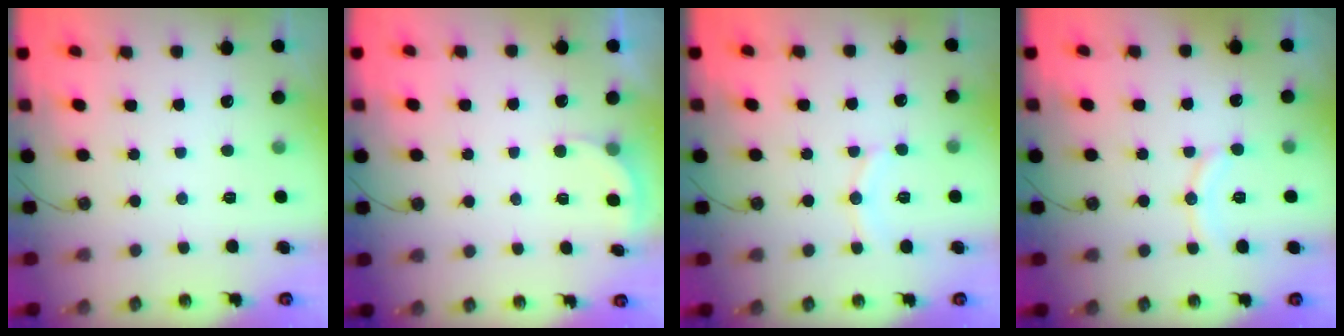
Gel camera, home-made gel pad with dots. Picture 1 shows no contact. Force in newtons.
{"total": 2.5, "press": 2.4, "slide": 0.4}
{"total": 7.4, "press": 7.3, "slide": 0.7}
{"total": 7.7, "press": 7.7, "slide": 0.2}